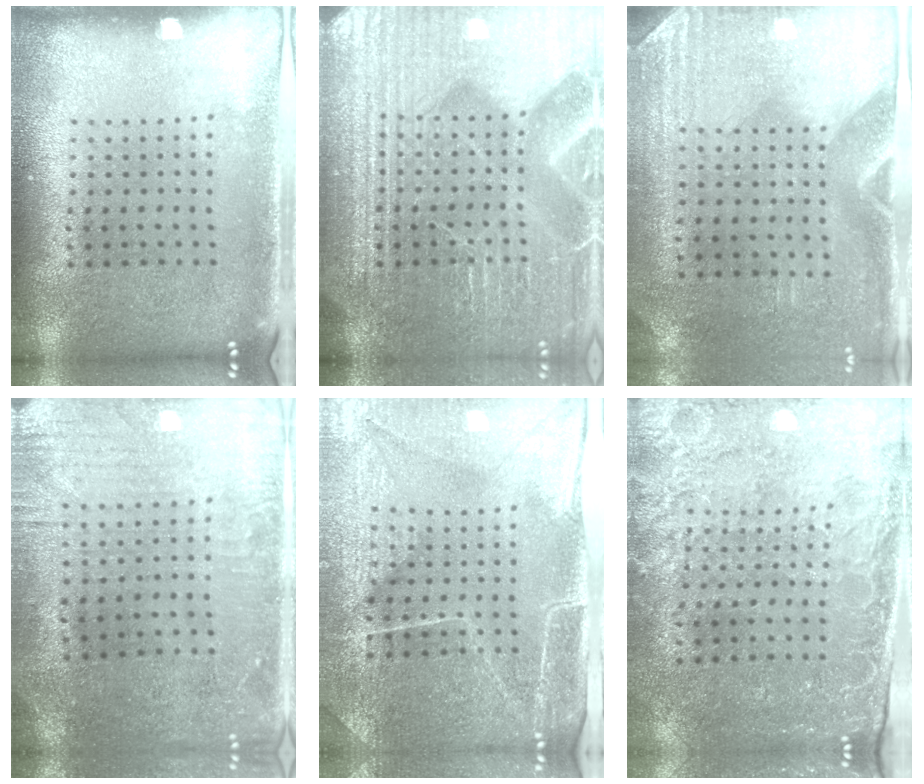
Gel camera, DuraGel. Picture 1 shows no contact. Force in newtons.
{"total": 7.6, "press": 7.5, "slide": 1.0}
{"total": 2.9, "press": 2.5, "slide": 1.4}
{"total": 0.7, "press": 0.5, "slide": 0.5}
{"total": 4.5, "press": 4.1, "slide": 1.9}
{"total": 2.8, "press": 2.6, "slide": 1.1}